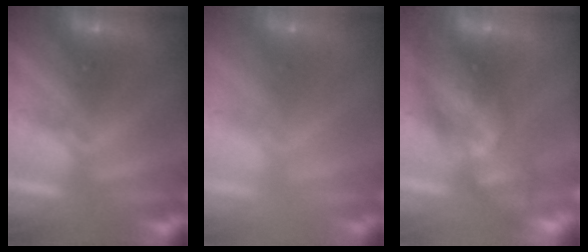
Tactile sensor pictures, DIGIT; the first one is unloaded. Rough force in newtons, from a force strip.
{"total": 7.7}
{"total": 3.7}